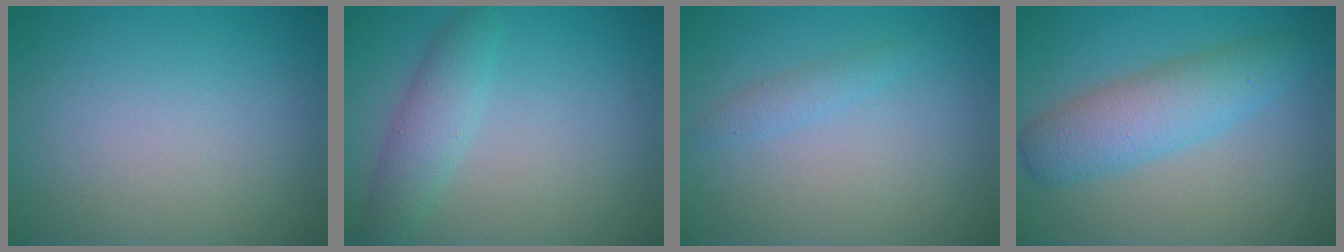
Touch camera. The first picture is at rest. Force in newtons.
{"total": 2.9, "press": 2.9, "slide": 0.2}
{"total": 1.2, "press": 1.2, "slide": 0.1}
{"total": 5.0, "press": 5.0, "slide": 0.2}